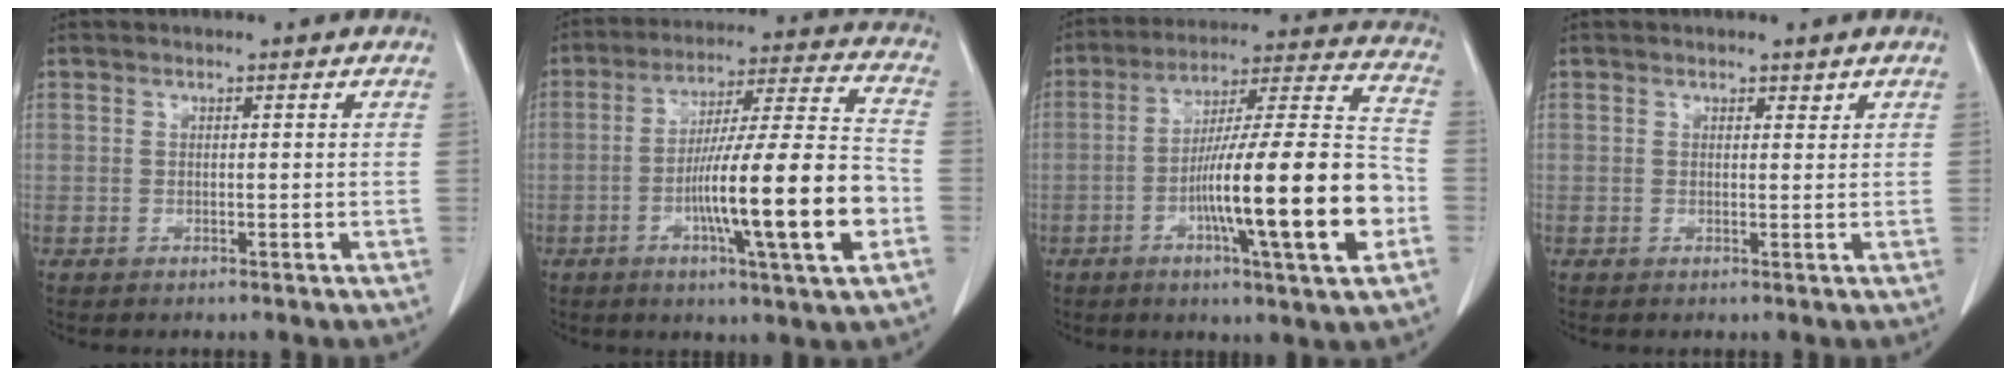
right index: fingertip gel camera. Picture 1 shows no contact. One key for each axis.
{"total": 18.5, "fx": -5.1, "fy": 0.5, "fz": 17.8, "tx": -0.284, "ty": 0.002, "tz": -0.081}
{"total": 20.9, "fx": -5.8, "fy": 1.1, "fz": 20.0, "tx": -0.302, "ty": 0.004, "tz": -0.090}
{"total": 0.8, "fx": 0.7, "fy": 0.4, "fz": 0.2, "tx": -0.002, "ty": -0.003, "tz": 0.007}